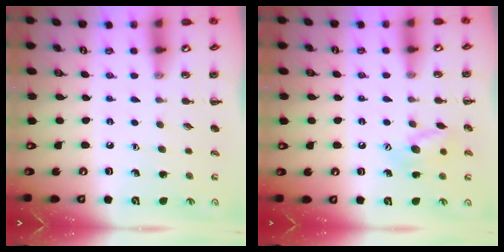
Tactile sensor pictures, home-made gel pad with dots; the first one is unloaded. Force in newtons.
{"total": 10.7, "press": 10.6, "slide": 1.8}